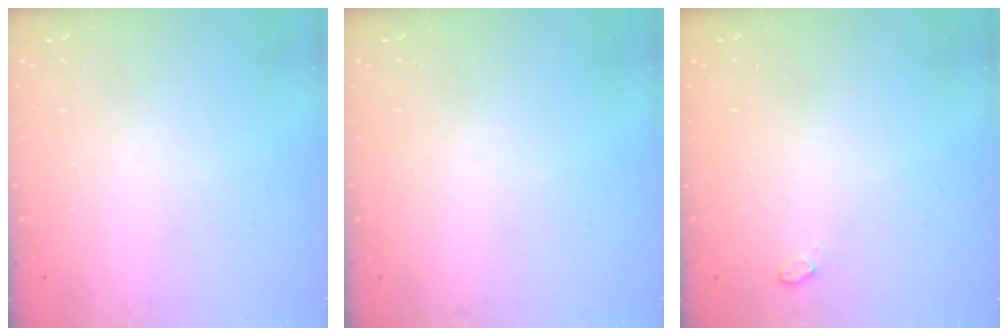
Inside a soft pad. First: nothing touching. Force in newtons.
{"total": 0.0}
{"total": 6.5, "press": 3.5, "slide": 5.5}